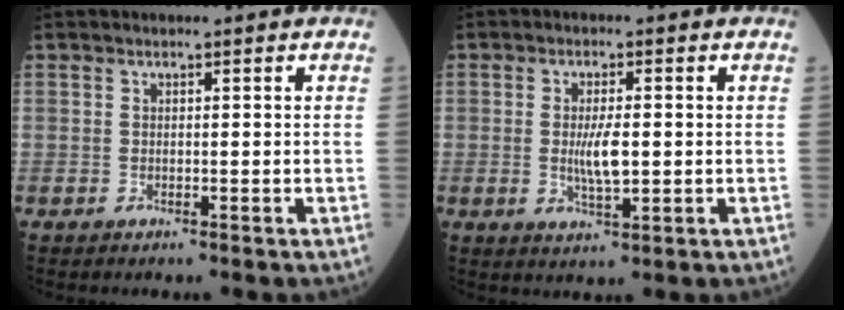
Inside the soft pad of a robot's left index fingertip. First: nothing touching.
{"total": 4.4, "force": [-0.3, 1.1, 4.3], "torque": [-0.084, -0.009, -0.005]}